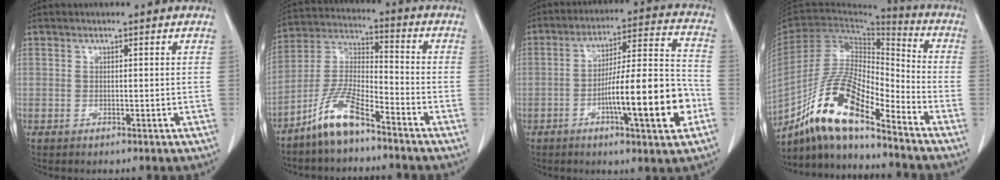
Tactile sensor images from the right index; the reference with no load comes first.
{"total": 9.6, "force": [-7.0, 2.1, 6.2], "torque": [-0.141, 0.000, -0.140]}
{"total": 16.0, "force": [-5.3, 1.5, 15.1], "torque": [-0.238, 0.010, -0.079]}
{"total": 15.1, "force": [-11.1, 2.9, 9.7], "torque": [-0.190, 0.008, -0.202]}